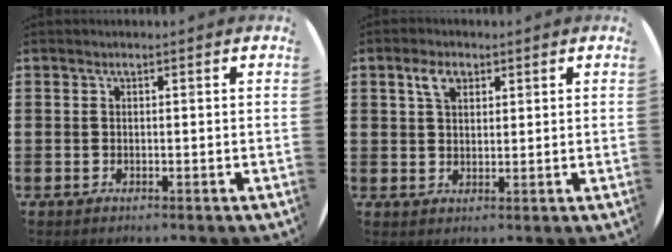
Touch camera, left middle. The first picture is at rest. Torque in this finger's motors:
{"motor_torque": [0.64, -0.19, -0.02, -0.01]}